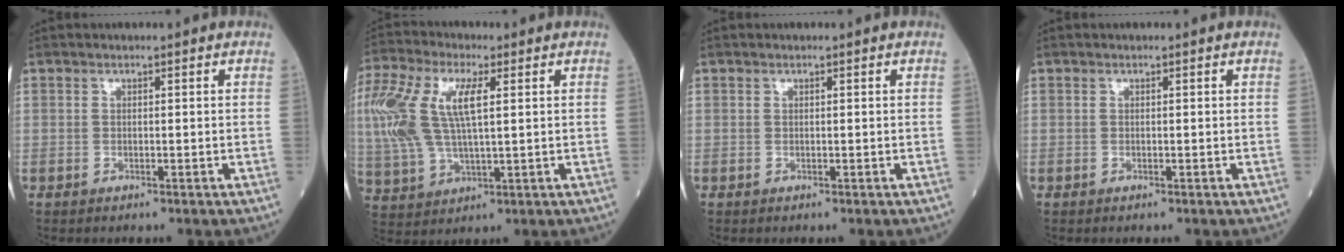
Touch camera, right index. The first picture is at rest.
{"total": 16.6, "force": [3.9, 6.7, 14.7], "torque": [-0.354, 0.020, 0.074]}
{"total": 0.0}
{"total": 0.0}